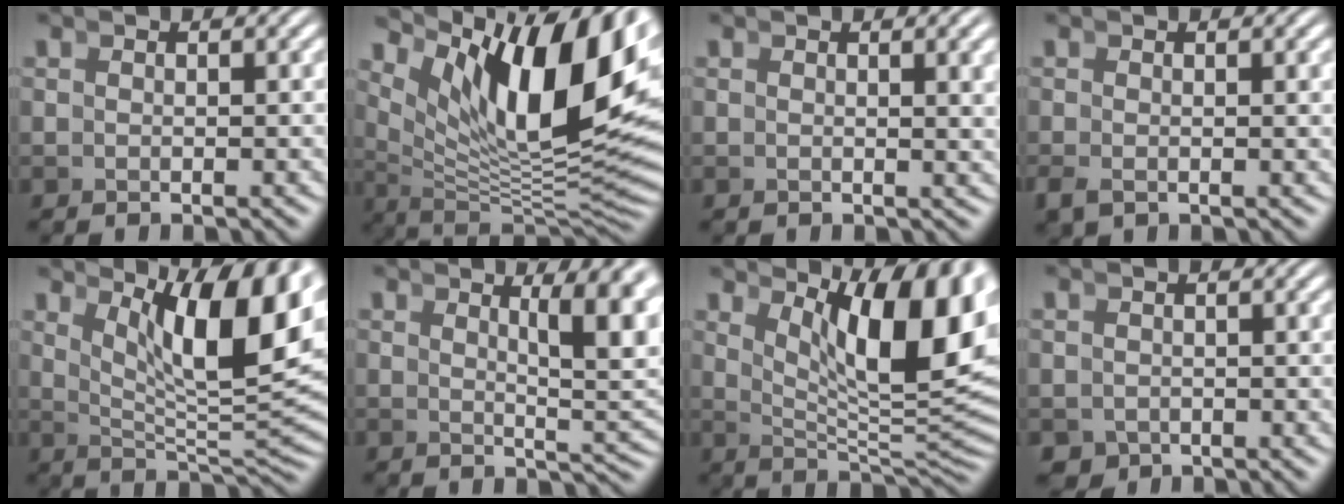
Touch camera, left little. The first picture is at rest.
{"total": 16.7, "force": [5.3, 8.0, 13.7], "torque": [-0.181, 0.023, 0.082]}
{"total": 1.5, "force": [0.6, -0.3, 1.3], "torque": [-0.013, 0.000, 0.009]}
{"total": 1.1, "force": [-0.6, 0.4, 0.8], "torque": [-0.018, -0.014, -0.002]}
{"total": 10.6, "force": [3.9, 3.2, 9.3], "torque": [-0.122, 0.003, 0.062]}
{"total": 4.9, "force": [1.5, 0.6, 4.7], "torque": [-0.044, -0.006, 0.026]}
{"total": 11.6, "force": [3.8, 4.0, 10.2], "torque": [-0.126, 0.003, 0.061]}
{"total": 3.2, "force": [-2.0, 2.3, 0.7], "torque": [-0.018, -0.026, -0.024]}